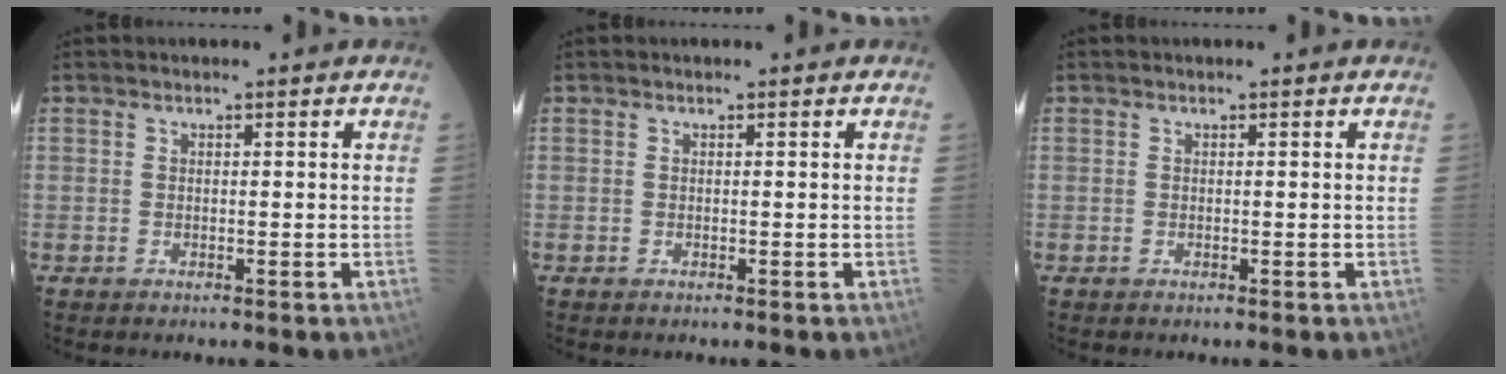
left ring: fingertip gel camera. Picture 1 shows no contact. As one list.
[{"total": 0.0}, {"total": 0.0}]